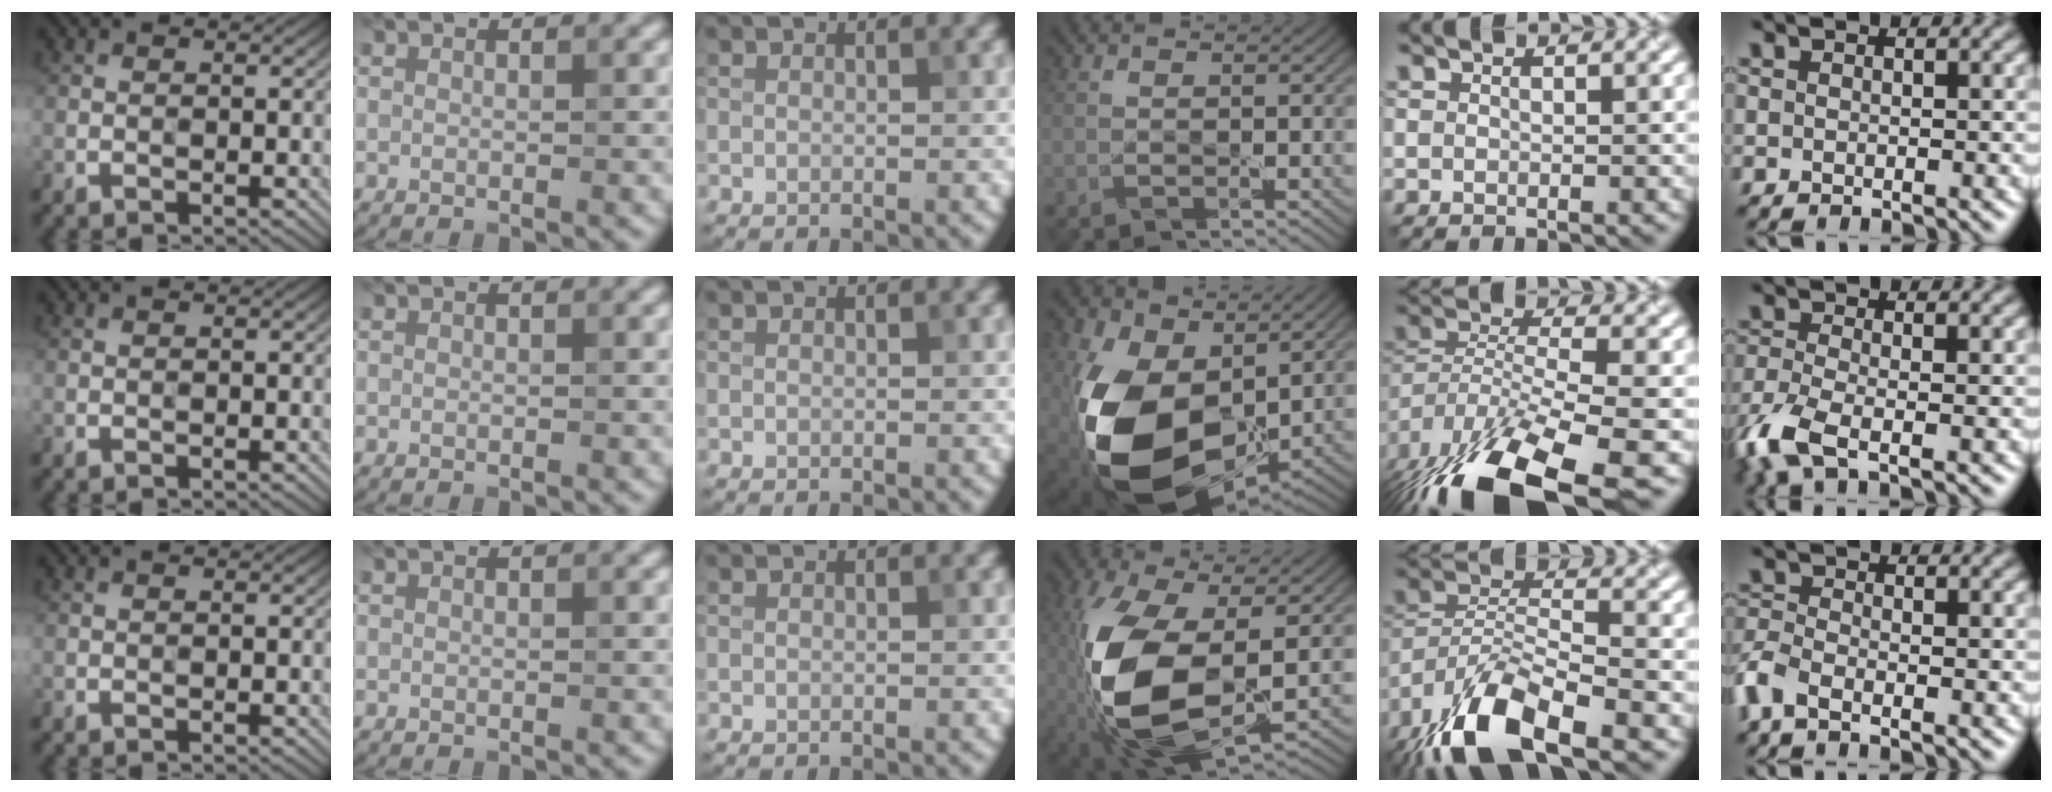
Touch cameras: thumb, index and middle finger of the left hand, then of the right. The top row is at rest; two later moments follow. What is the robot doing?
{"motion": "lift_and_place", "object": "knife"}